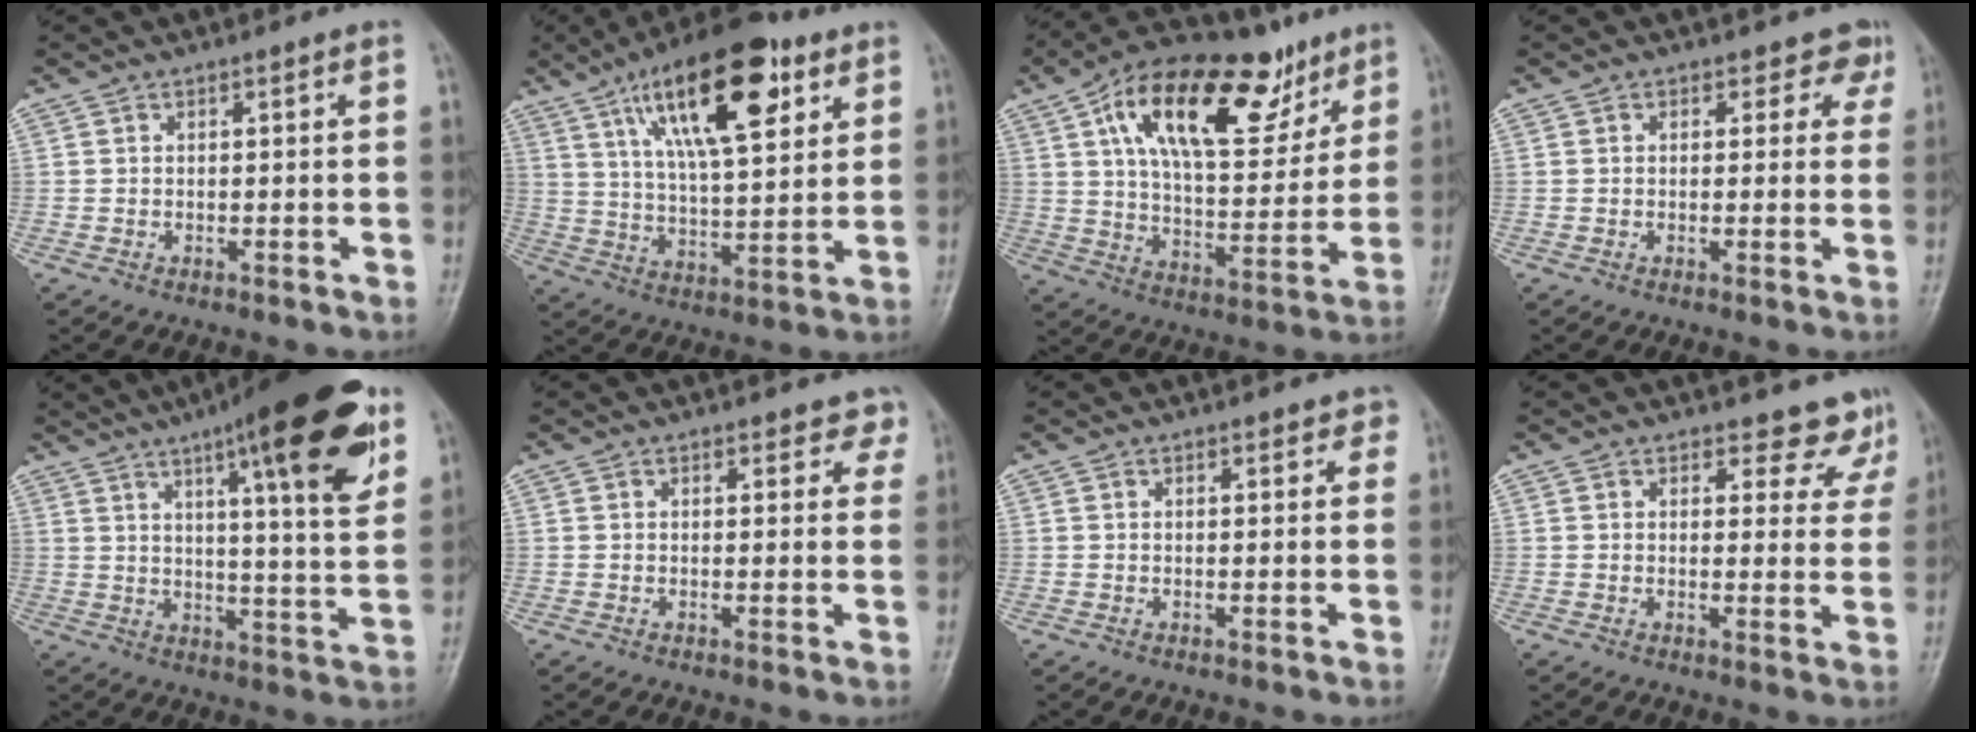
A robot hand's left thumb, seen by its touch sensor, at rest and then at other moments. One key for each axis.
{"total": 21.2, "fx": 10.1, "fy": 8.0, "fz": 16.9, "tx": -0.250, "ty": -0.026, "tz": 0.168}
{"total": 24.6, "fx": 12.8, "fy": 11.6, "fz": 17.5, "tx": -0.241, "ty": -0.017, "tz": 0.215}
{"total": 3.3, "fx": 2.3, "fy": 2.4, "fz": 0.3, "tx": 0.030, "ty": -0.012, "tz": 0.009}
{"total": 20.7, "fx": 10.8, "fy": 4.2, "fz": 17.2, "tx": -0.220, "ty": -0.034, "tz": 0.150}
{"total": 3.3, "fx": 2.6, "fy": 1.8, "fz": 0.8, "tx": 0.025, "ty": -0.011, "tz": 0.017}
{"total": 1.8, "fx": 1.1, "fy": 1.0, "fz": 0.9, "tx": 0.007, "ty": -0.002, "tz": 0.007}
{"total": 7.5, "fx": 6.7, "fy": 3.4, "fz": 0.7, "tx": 0.039, "ty": -0.038, "tz": 0.055}